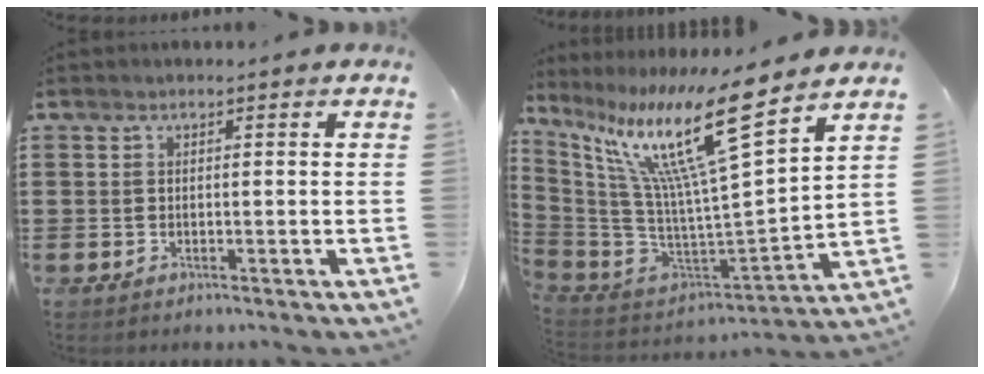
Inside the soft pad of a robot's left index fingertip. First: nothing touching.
{"total": 16.0, "force": [9.6, 1.3, 12.7], "torque": [-0.281, -0.069, 0.148]}